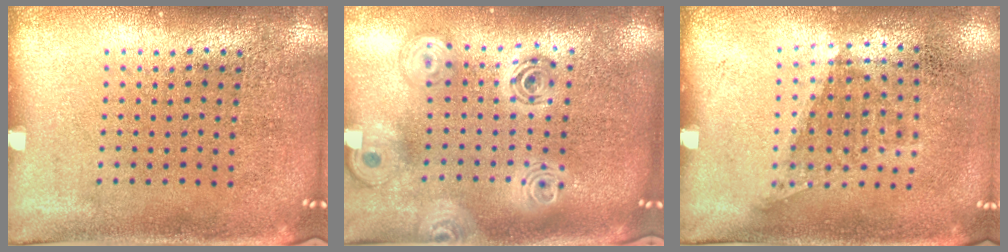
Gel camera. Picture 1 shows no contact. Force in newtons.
{"total": 2.3, "press": 1.8, "slide": 1.4}
{"total": 1.1, "press": 0.8, "slide": 0.8}